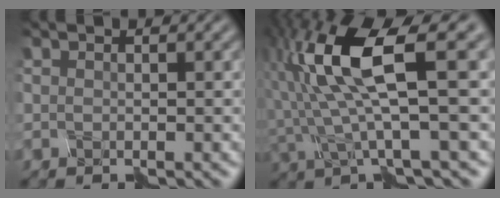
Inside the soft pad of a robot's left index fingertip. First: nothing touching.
{"total": 9.5, "force": [1.0, 2.4, 9.1], "torque": [-0.189, 0.009, 0.023]}